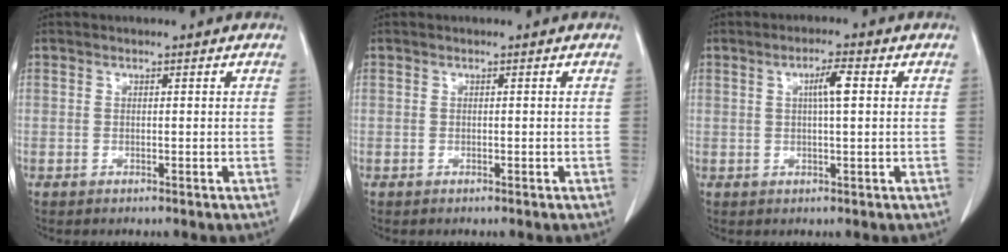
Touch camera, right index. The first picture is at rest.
{"total": 0.0}
{"total": 3.6, "force": [0.8, 0.2, 3.5], "torque": [-0.061, 0.003, 0.013]}